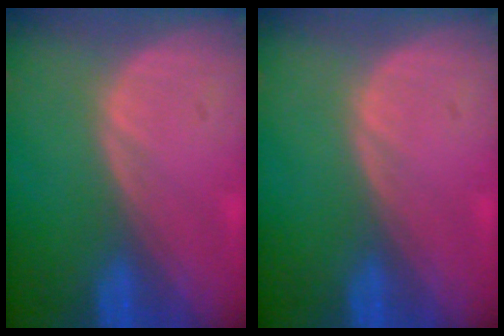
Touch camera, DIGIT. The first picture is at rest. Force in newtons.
{"total": 0.0}